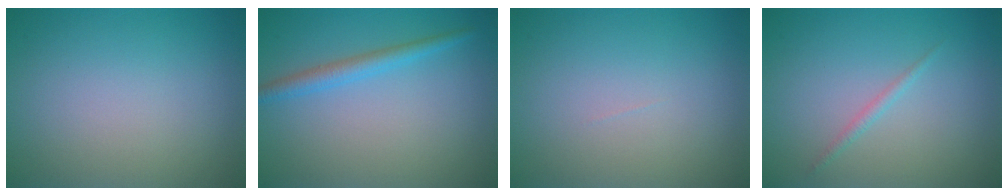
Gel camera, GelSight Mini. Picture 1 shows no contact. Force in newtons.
{"total": 2.1, "press": 2.1, "slide": 0.1}
{"total": 0.0}
{"total": 0.8, "press": 0.8, "slide": 0.1}